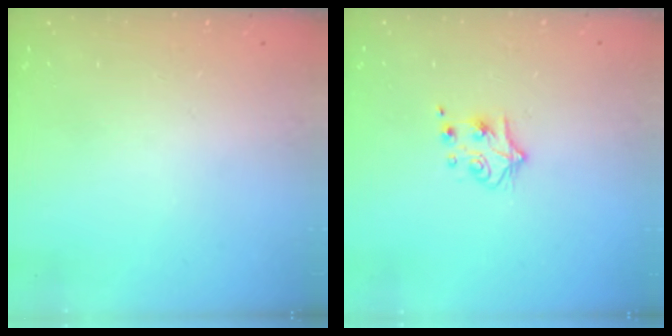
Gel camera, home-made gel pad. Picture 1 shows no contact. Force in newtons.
{"total": 5.0, "press": 4.9, "slide": 0.6}